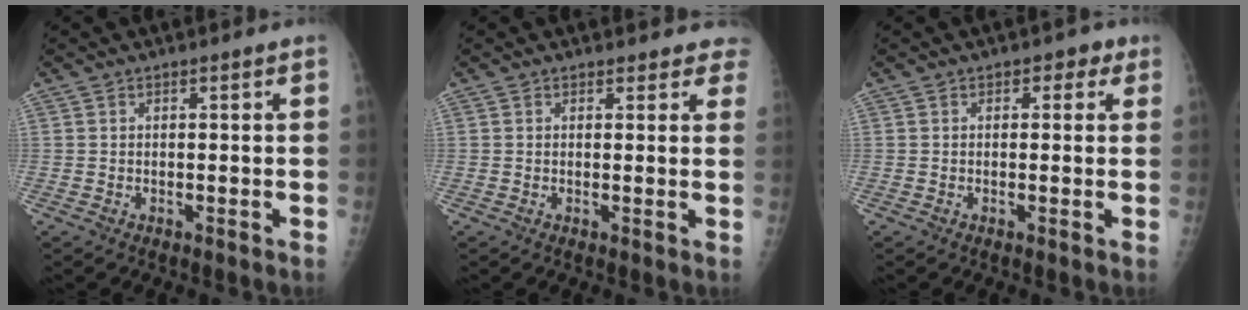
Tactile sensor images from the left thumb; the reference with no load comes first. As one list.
[{"total": 4.4, "force": [4.0, 1.9, 0.2], "torque": [0.040, -0.017, 0.020]}, {"total": 2.5, "force": [1.0, 1.8, 1.5], "torque": [0.004, 0.003, 0.005]}]